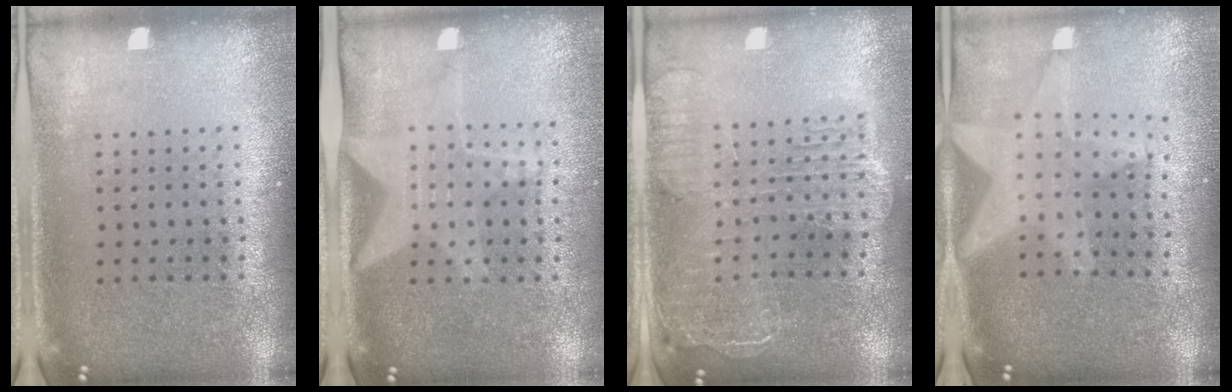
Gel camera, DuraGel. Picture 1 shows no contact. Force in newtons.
{"total": 1.8, "press": 1.5, "slide": 1.0}
{"total": 2.5, "press": 2.2, "slide": 1.2}
{"total": 1.9, "press": 1.6, "slide": 1.0}